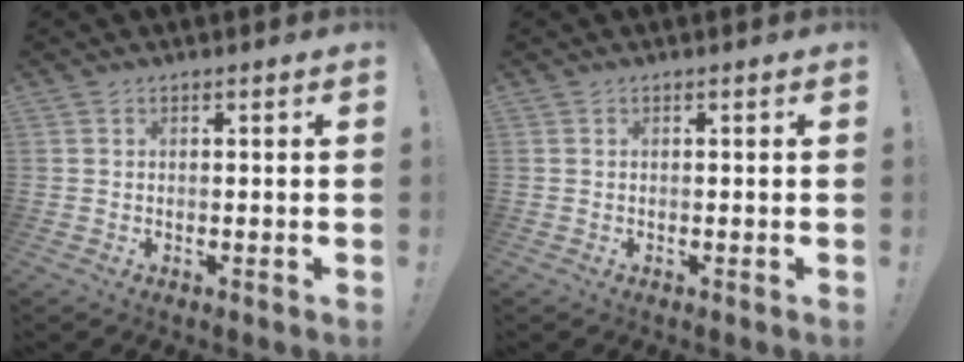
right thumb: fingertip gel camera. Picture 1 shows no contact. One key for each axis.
{"total": 0.0}